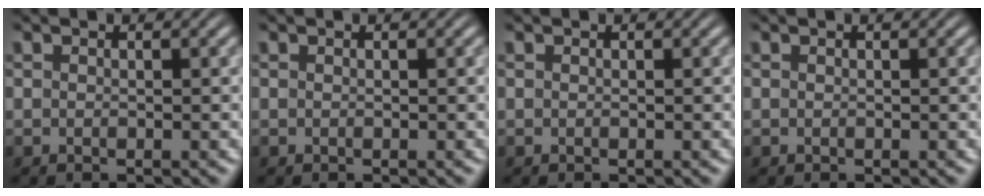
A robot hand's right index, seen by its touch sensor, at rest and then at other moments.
{"total": 0.0}
{"total": 0.0}
{"total": 0.0}